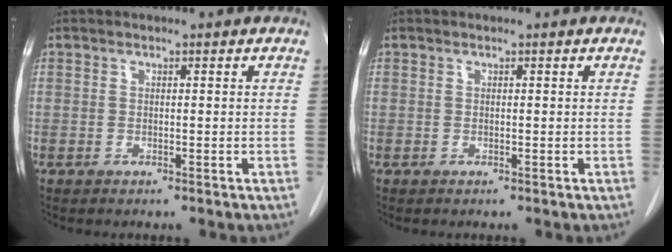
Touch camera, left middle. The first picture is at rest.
{"total": 0.0}